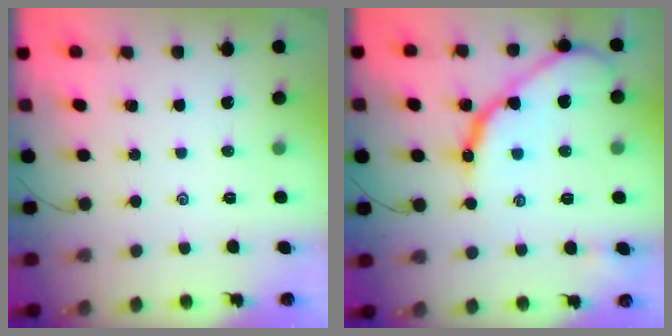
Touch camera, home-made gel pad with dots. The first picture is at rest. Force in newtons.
{"total": 14.8, "press": 14.7, "slide": 1.1}